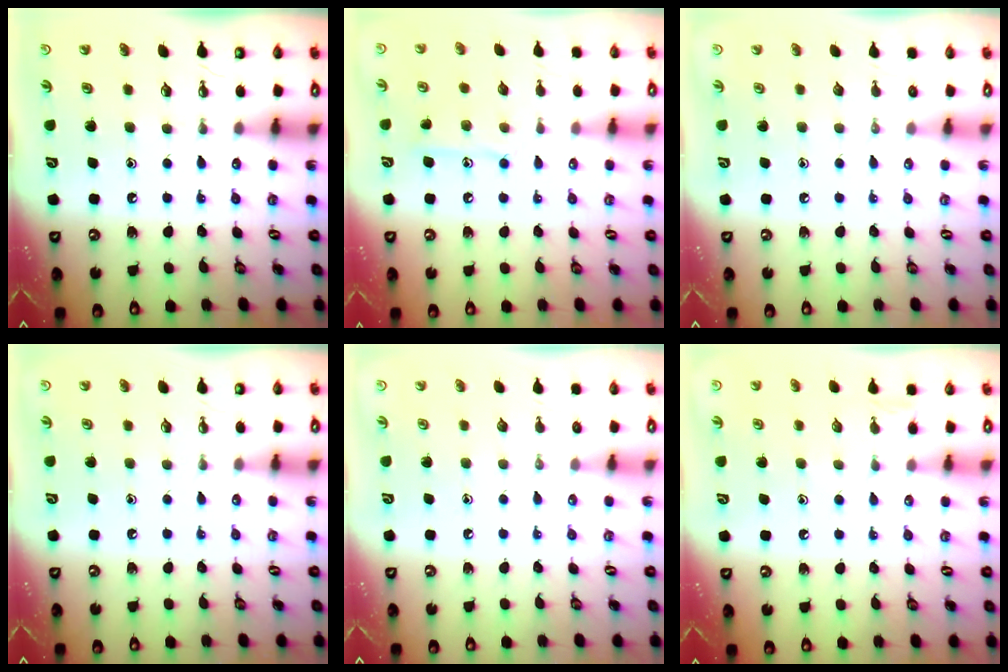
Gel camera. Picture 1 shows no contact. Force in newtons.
{"total": 9.0, "press": 9.0, "slide": 0.6}
{"total": 0.0}
{"total": 0.0}
{"total": 0.0}
{"total": 6.3, "press": 6.2, "slide": 0.8}